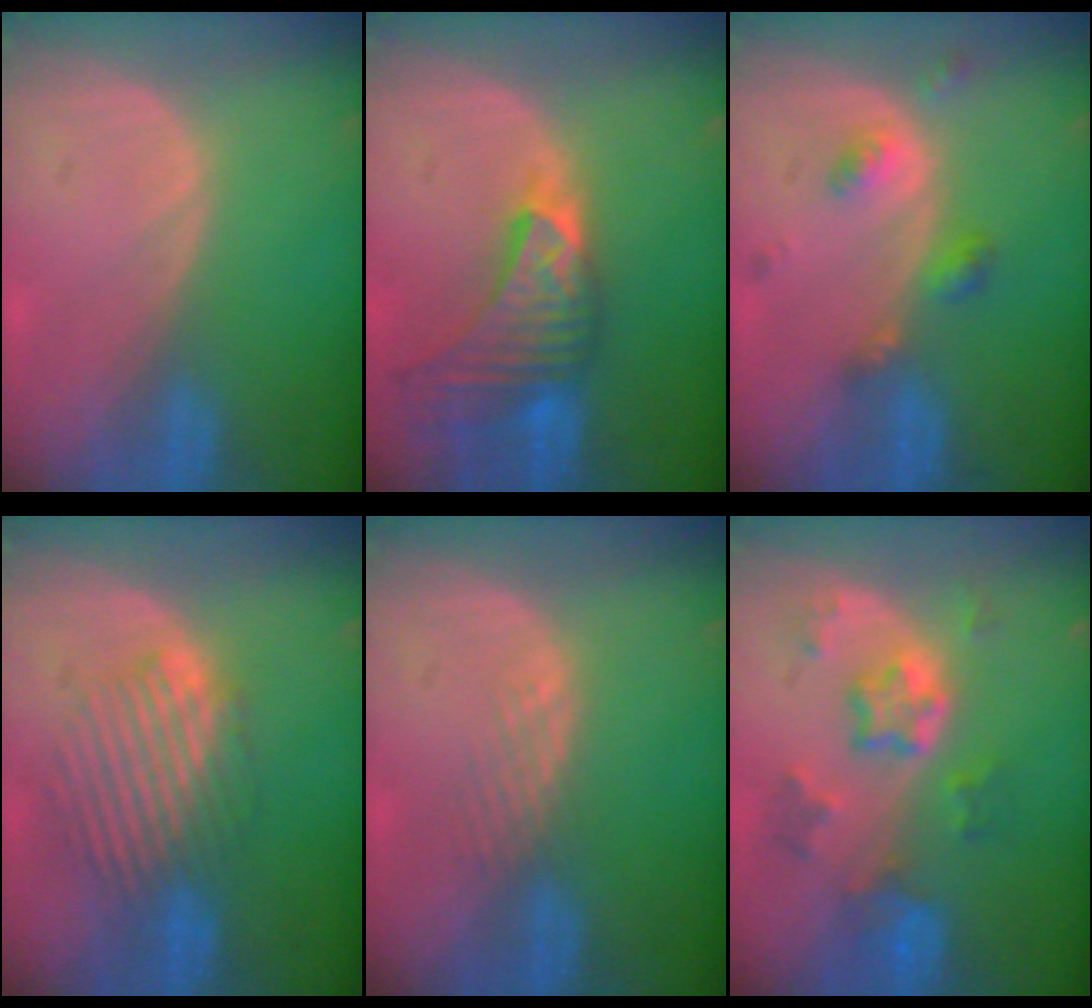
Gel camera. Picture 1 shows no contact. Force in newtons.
{"total": 8.9, "press": 8.3, "slide": 3.4}
{"total": 4.6, "press": 4.1, "slide": 2.1}
{"total": 6.8, "press": 6.7, "slide": 0.7}
{"total": 1.8, "press": 1.8, "slide": 0.2}
{"total": 7.5, "press": 6.6, "slide": 3.6}